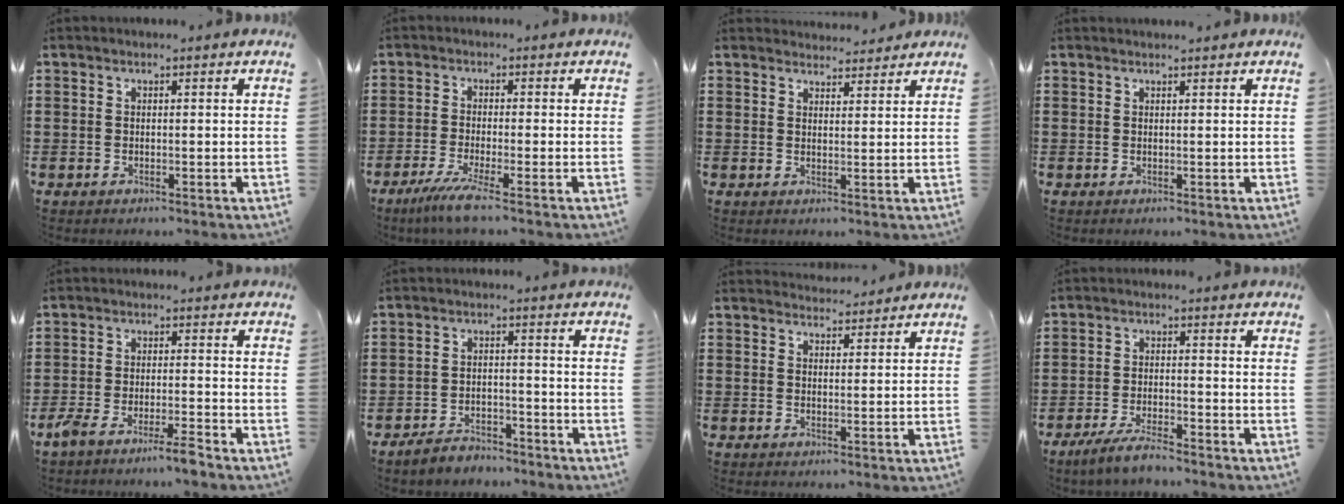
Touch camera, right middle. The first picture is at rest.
{"total": 4.6, "force": [-3.1, 0.0, 3.5], "torque": [-0.077, -0.019, -0.059]}
{"total": 2.9, "force": [2.9, 0.5, -0.1], "torque": [0.002, -0.009, 0.054]}
{"total": 0.7, "force": [0.6, 0.1, 0.1], "torque": [0.004, -0.004, 0.012]}
{"total": 4.6, "force": [-3.9, 0.2, 2.5], "torque": [-0.062, -0.010, -0.077]}
{"total": 3.6, "force": [-3.5, 0.8, 0.4], "torque": [-0.010, 0.010, -0.073]}
{"total": 2.7, "force": [2.7, 0.3, -0.2], "torque": [0.003, -0.008, 0.051]}
{"total": 4.4, "force": [-3.9, 0.5, 2.1], "torque": [-0.048, -0.004, -0.077]}